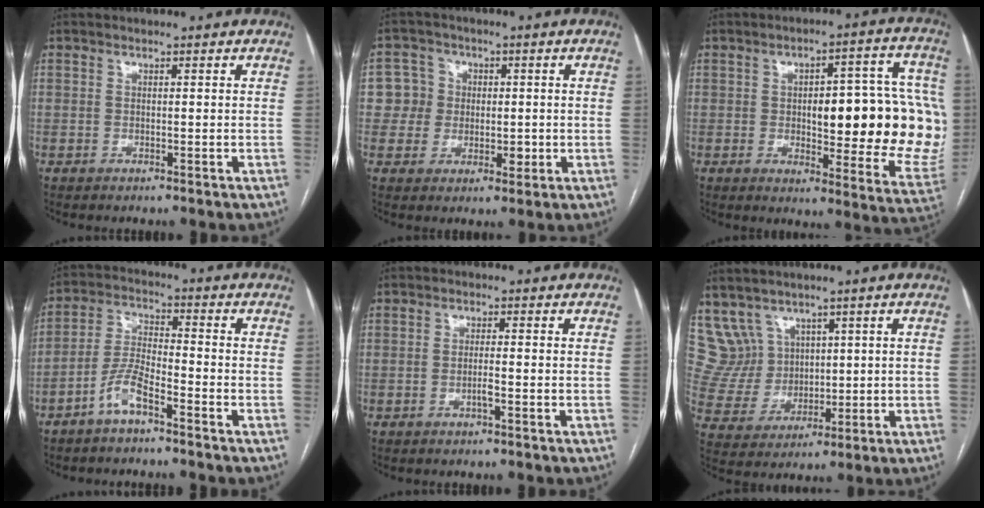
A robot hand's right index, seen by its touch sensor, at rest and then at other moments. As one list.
[{"total": 5.9, "force": [0.5, 5.8, 0.8], "torque": [-0.001, 0.018, 0.010]}, {"total": 21.8, "force": [0.0, 6.6, 20.8], "torque": [-0.199, 0.026, 0.018]}, {"total": 6.1, "force": [-4.0, 1.2, 4.4], "torque": [-0.101, 0.005, -0.083]}, {"total": 1.1, "force": [-0.4, -0.1, 1.0], "torque": [-0.018, 0.001, -0.008]}, {"total": 7.2, "force": [4.5, 5.6, 0.0], "torque": [-0.012, 0.031, 0.107]}]